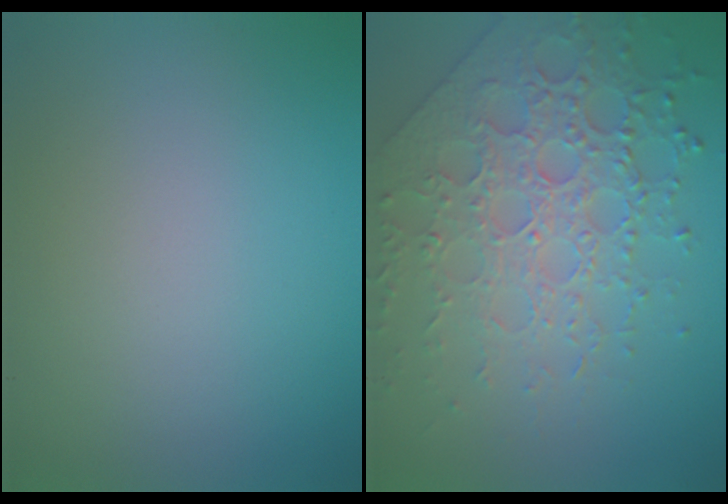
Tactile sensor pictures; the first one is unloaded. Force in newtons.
{"total": 7.2, "press": 5.4, "slide": 4.8}